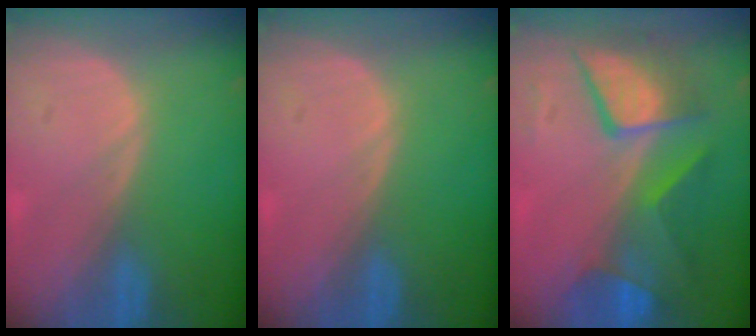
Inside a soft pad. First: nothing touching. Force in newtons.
{"total": 0.0}
{"total": 8.9, "press": 8.8, "slide": 0.7}